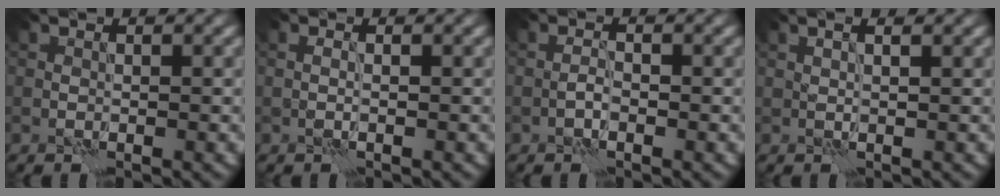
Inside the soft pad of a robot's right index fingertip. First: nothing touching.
{"total": 0.9, "force": [-0.1, 0.3, 0.8], "torque": [-0.016, -0.003, -0.002]}
{"total": 1.1, "force": [-0.6, 0.4, 0.9], "torque": [-0.018, 0.004, -0.013]}
{"total": 2.8, "force": [1.6, 1.1, 2.1], "torque": [-0.016, 0.017, -0.003]}